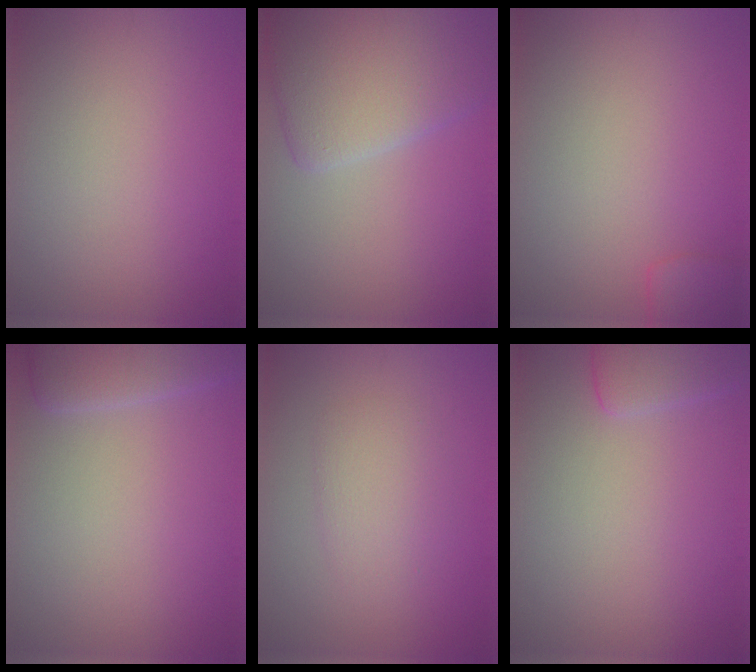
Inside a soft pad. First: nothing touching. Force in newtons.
{"total": 7.1, "press": 7.1, "slide": 0.8}
{"total": 1.9, "press": 1.9, "slide": 0.2}
{"total": 3.8, "press": 3.7, "slide": 0.6}
{"total": 2.4, "press": 2.4, "slide": 0.2}
{"total": 2.4, "press": 2.4, "slide": 0.2}